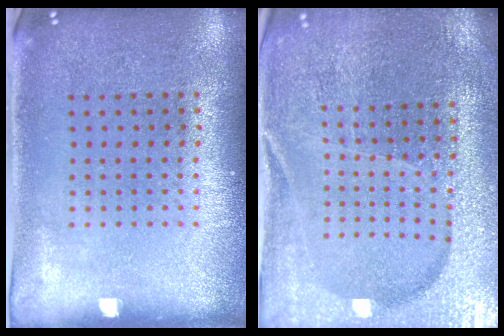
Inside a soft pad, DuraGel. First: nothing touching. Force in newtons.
{"total": 3.7, "press": 3.7, "slide": 0.8}